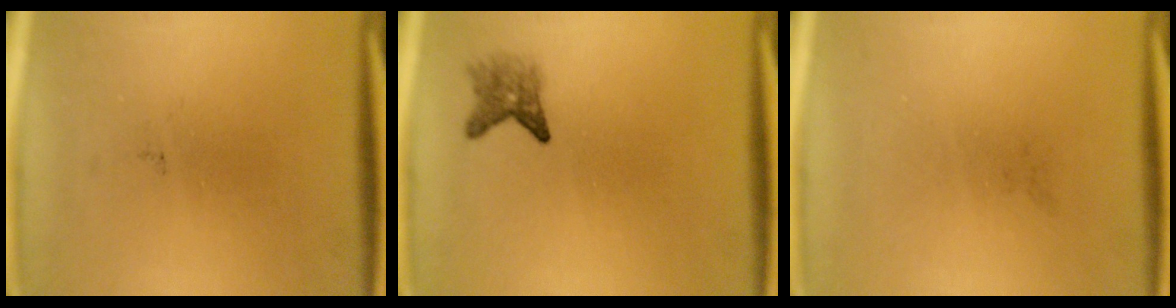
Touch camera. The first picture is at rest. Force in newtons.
{"total": 2.4}
{"total": 0.0}